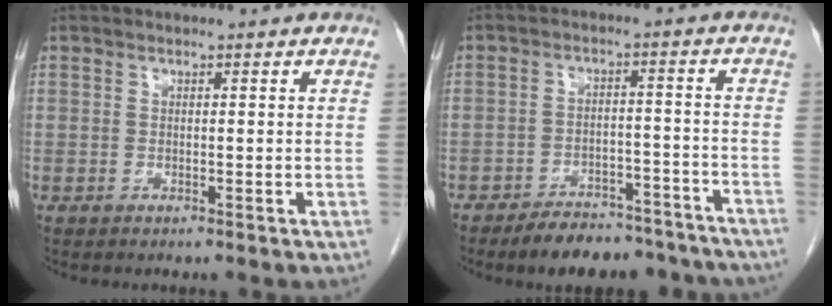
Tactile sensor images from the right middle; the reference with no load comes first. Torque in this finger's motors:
{"motor_torque": [1.11, -1.02, 0.12, 0.06]}